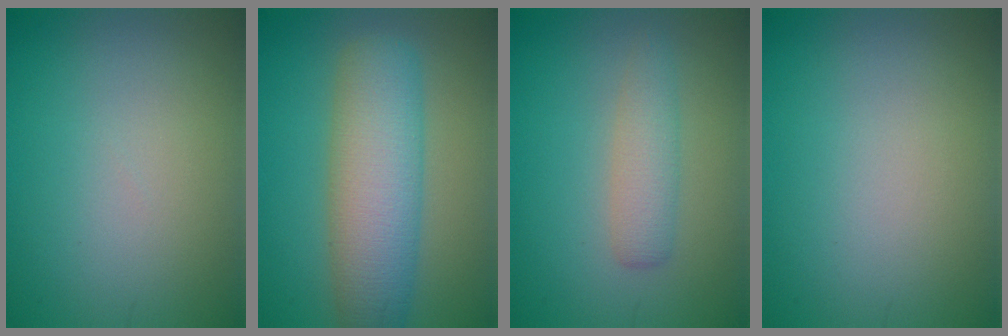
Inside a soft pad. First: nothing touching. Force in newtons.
{"total": 7.6, "press": 7.6, "slide": 0.3}
{"total": 2.5, "press": 2.5, "slide": 0.0}
{"total": 0.0}